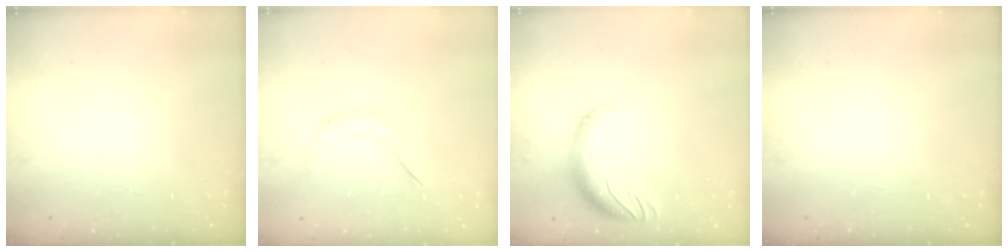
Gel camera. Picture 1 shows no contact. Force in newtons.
{"total": 7.8, "press": 7.8, "slide": 0.1}
{"total": 12.4, "press": 12.0, "slide": 2.9}
{"total": 0.0}